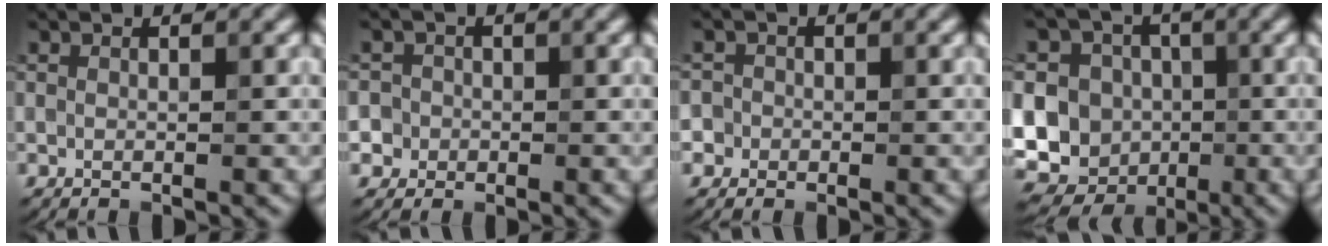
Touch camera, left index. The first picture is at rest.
{"total": 4.9, "force": [-1.2, 4.7, 0.9], "torque": [-0.007, 0.020, -0.053]}
{"total": 3.2, "force": [-1.0, 3.0, 0.5], "torque": [0.017, 0.019, -0.053]}
{"total": 17.1, "force": [-1.0, 16.0, 5.8], "torque": [-0.156, 0.017, -0.042]}